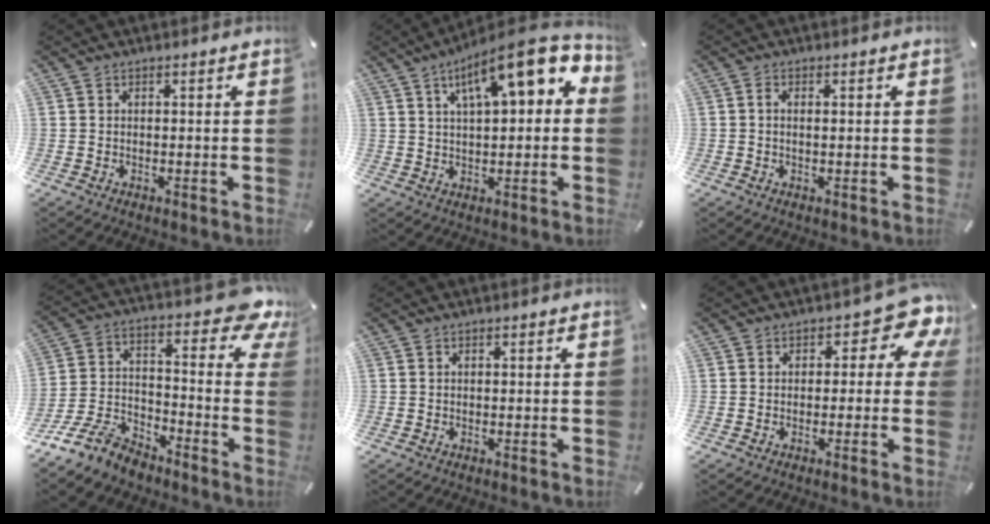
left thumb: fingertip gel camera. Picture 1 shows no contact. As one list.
[{"total": 15.7, "force": [7.1, 5.7, 12.8], "torque": [-0.189, -0.031, 0.114]}, {"total": 1.5, "force": [0.1, 0.5, 1.4], "torque": [-0.027, 0.001, 0.001]}, {"total": 15.1, "force": [-6.5, 9.2, 10.1], "torque": [-0.172, 0.026, -0.119]}, {"total": 0.0}, {"total": 7.5, "force": [2.5, 4.6, 5.4], "torque": [-0.056, -0.018, 0.039]}]